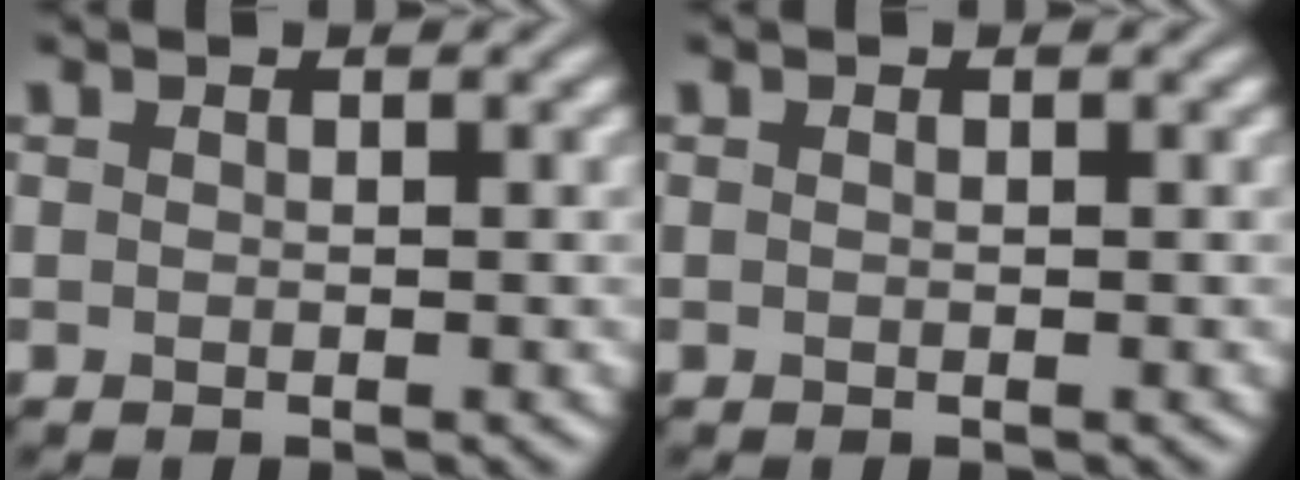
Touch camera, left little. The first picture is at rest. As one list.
[{"total": 0.0}]